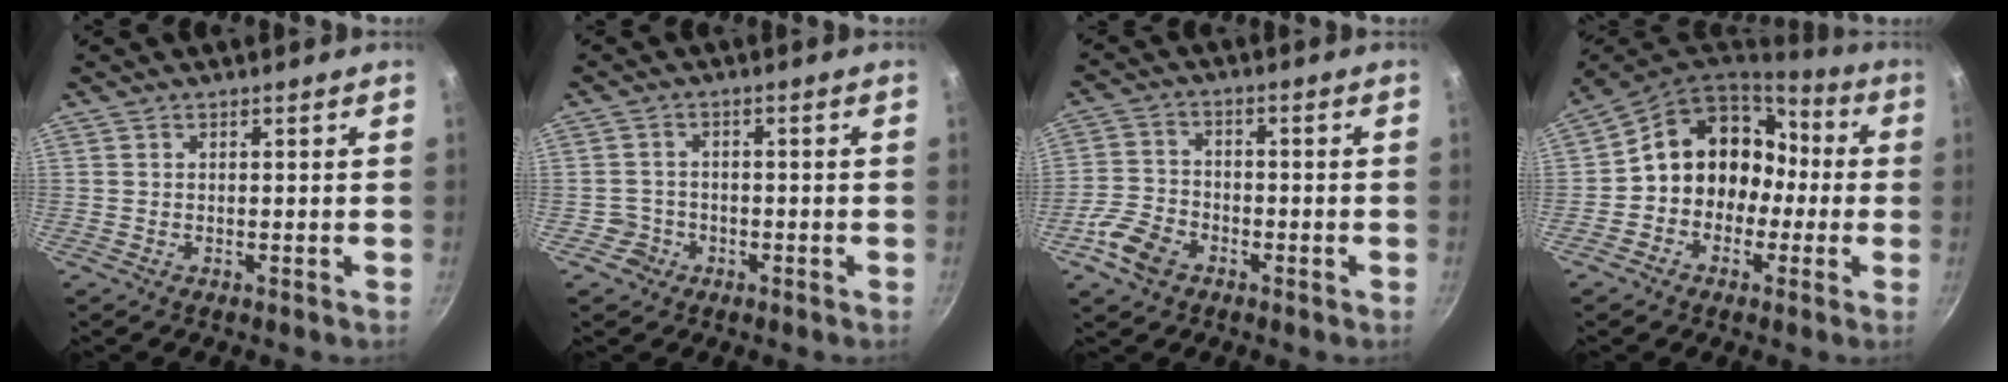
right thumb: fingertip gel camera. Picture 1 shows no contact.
{"total": 3.3, "force": [-1.5, 3.0, 0.3], "torque": [0.011, 0.023, -0.023]}
{"total": 7.9, "force": [-3.9, 5.5, 4.2], "torque": [-0.073, 0.024, -0.083]}
{"total": 14.4, "force": [-1.1, 12.4, 7.4], "torque": [-0.064, 0.059, -0.024]}